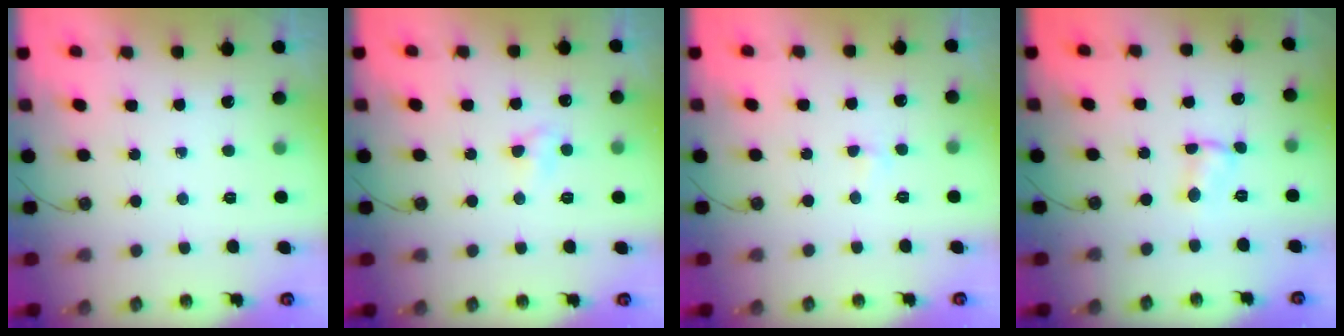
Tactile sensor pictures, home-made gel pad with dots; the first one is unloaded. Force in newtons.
{"total": 4.1, "press": 4.1, "slide": 0.6}
{"total": 2.8, "press": 2.8, "slide": 0.5}
{"total": 1.5, "press": 1.5, "slide": 0.2}